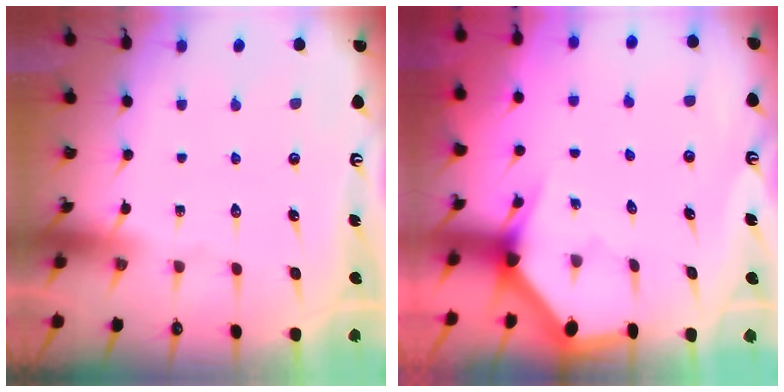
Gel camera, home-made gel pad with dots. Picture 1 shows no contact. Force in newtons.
{"total": 3.0, "press": 3.0, "slide": 0.1}